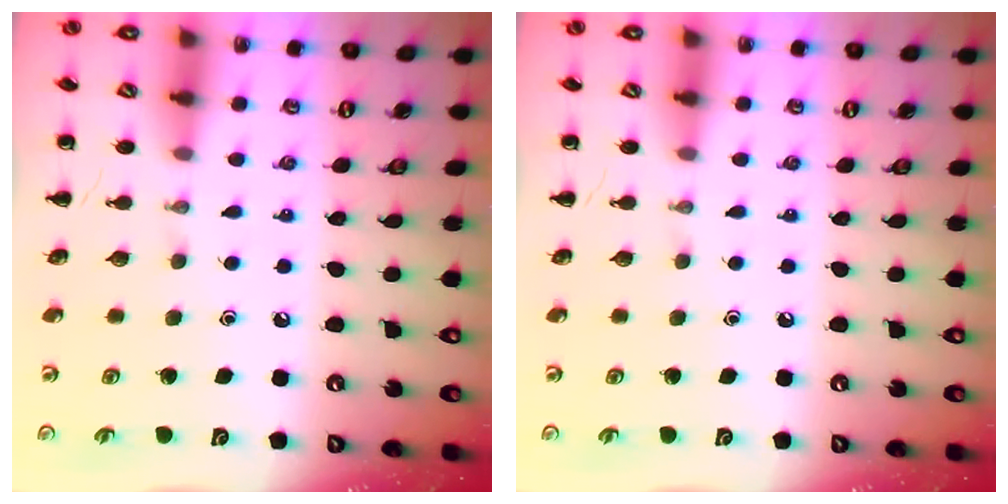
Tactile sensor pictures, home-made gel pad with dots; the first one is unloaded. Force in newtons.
{"total": 0.0}